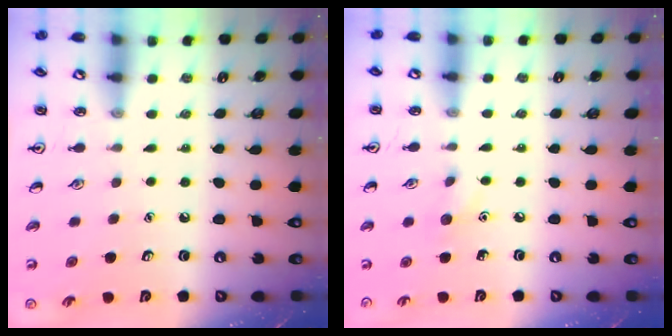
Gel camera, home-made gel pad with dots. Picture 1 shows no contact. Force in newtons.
{"total": 5.9, "press": 5.7, "slide": 1.2}